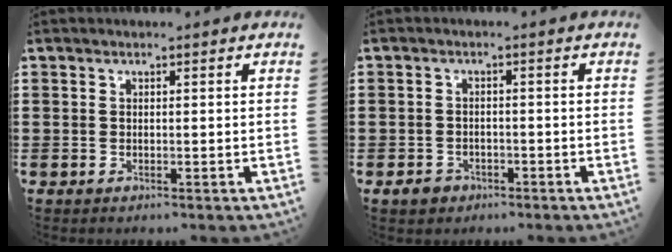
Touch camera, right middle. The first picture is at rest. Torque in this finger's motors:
{"motor_torque": [1.77, 0.17, 0.14, 0.03]}